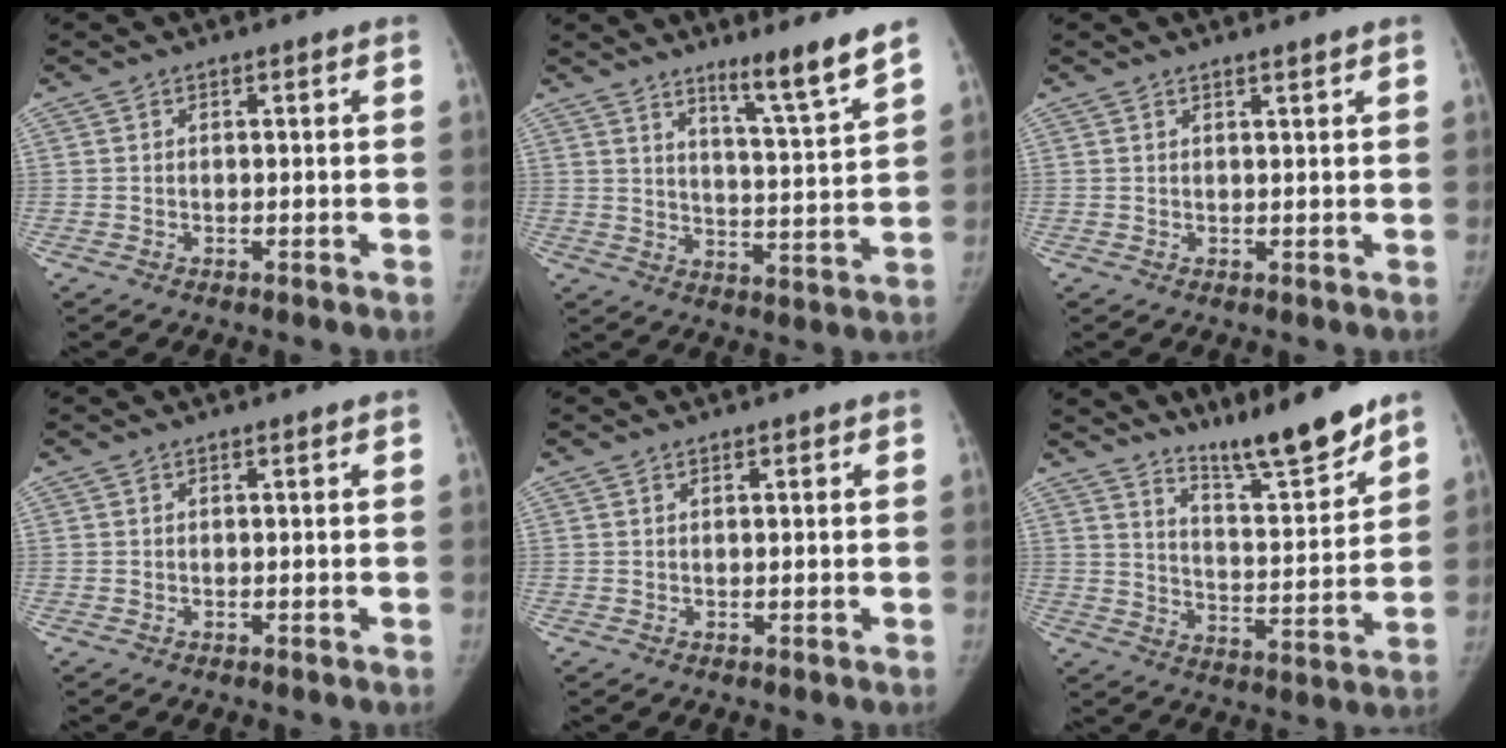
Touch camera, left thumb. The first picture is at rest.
{"total": 9.1, "force": [6.9, -0.4, 5.9], "torque": [-0.088, -0.062, 0.111]}
{"total": 1.0, "force": [0.9, -0.1, 0.5], "torque": [-0.009, -0.007, 0.016]}
{"total": 0.0}
{"total": 0.5, "force": [0.4, 0.2, 0.3], "torque": [-0.004, -0.002, 0.005]}
{"total": 12.9, "force": [10.7, 1.4, 7.1], "torque": [-0.090, -0.081, 0.181]}